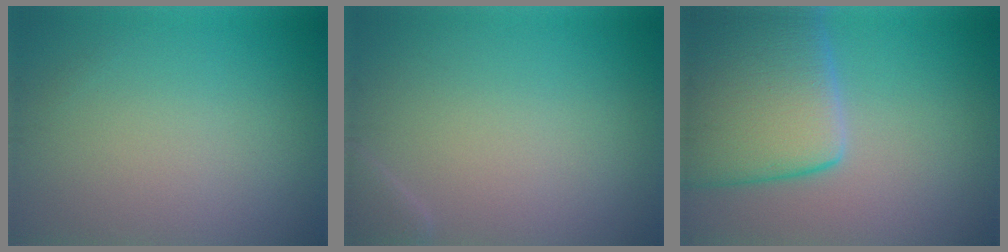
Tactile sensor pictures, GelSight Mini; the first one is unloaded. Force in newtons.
{"total": 1.1, "press": 1.1, "slide": 0.1}
{"total": 11.6, "press": 11.5, "slide": 1.0}